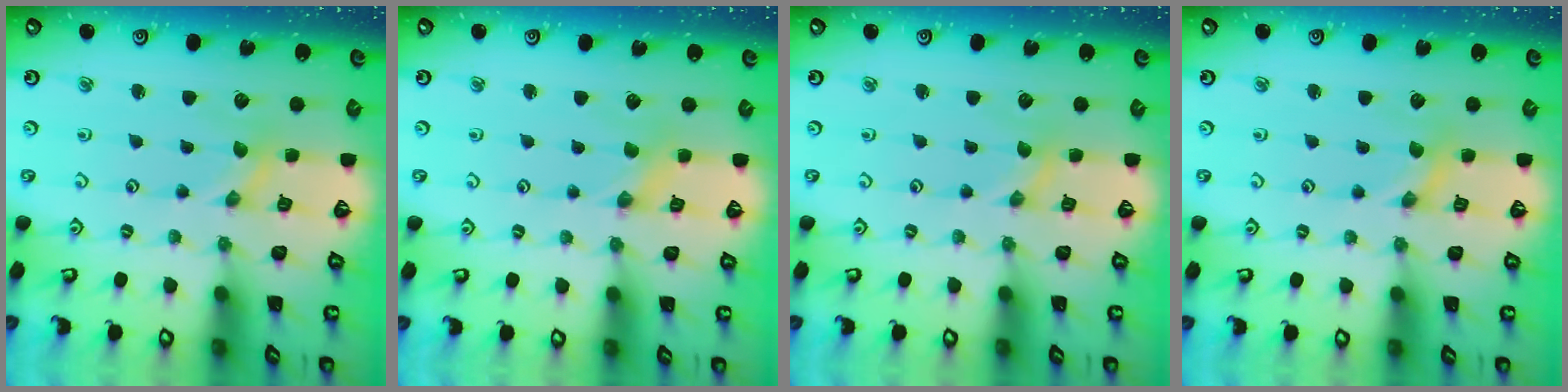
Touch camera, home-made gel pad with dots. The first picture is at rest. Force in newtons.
{"total": 0.0}
{"total": 0.0}
{"total": 0.0}